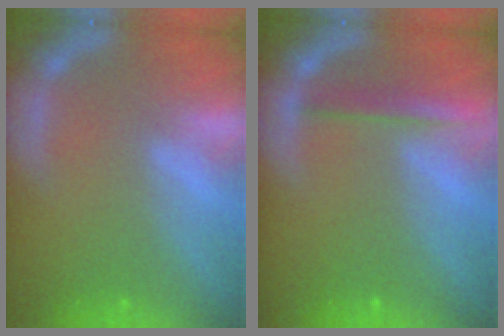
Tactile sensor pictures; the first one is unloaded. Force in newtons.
{"total": 2.5}